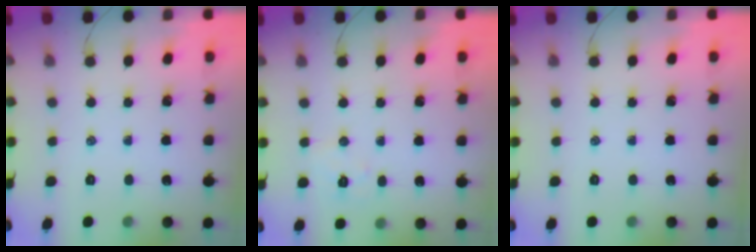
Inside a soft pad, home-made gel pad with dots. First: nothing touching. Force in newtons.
{"total": 5.1, "press": 5.0, "slide": 1.1}
{"total": 0.0}